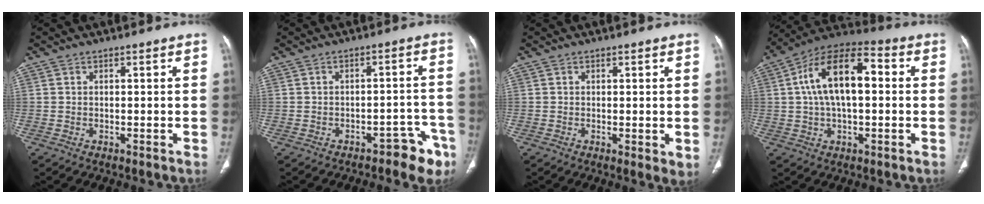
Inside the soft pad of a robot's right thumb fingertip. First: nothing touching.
{"total": 7.1, "force": [-5.0, 3.5, 3.6], "torque": [-0.013, 0.051, -0.065]}
{"total": 2.4, "force": [0.0, 0.8, 2.3], "torque": [-0.036, -0.012, -0.001]}
{"total": 15.8, "force": [2.1, 8.0, 13.5], "torque": [-0.231, 0.033, 0.028]}